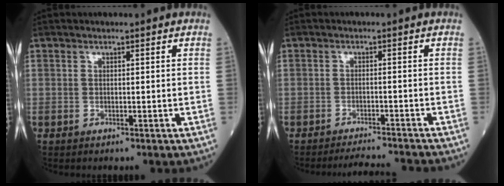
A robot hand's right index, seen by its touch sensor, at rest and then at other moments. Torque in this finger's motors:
{"motor_torque": [-0.28, -0.33, 0.02, -0.01]}